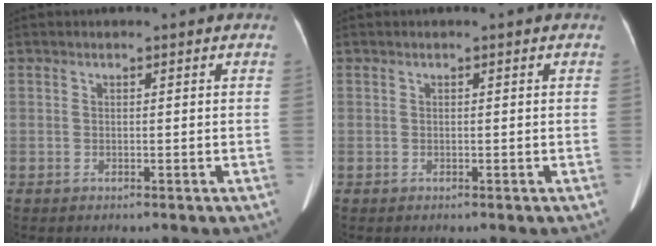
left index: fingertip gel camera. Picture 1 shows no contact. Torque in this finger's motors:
{"motor_torque": [-0.02, -0.02, 0.01, 0.01]}